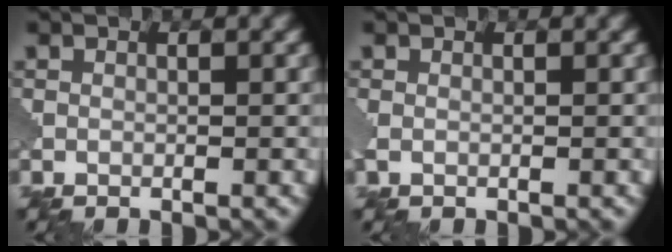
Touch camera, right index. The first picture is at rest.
{"total": 0.8, "force": [0.1, 0.5, 0.5], "torque": [-0.015, -0.001, 0.002]}